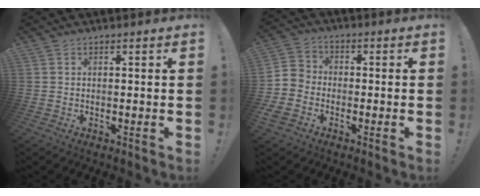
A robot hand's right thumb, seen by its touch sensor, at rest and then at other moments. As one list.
[{"total": 6.3, "force": [-4.0, 4.6, 1.8], "torque": [-0.039, 0.029, -0.074]}]